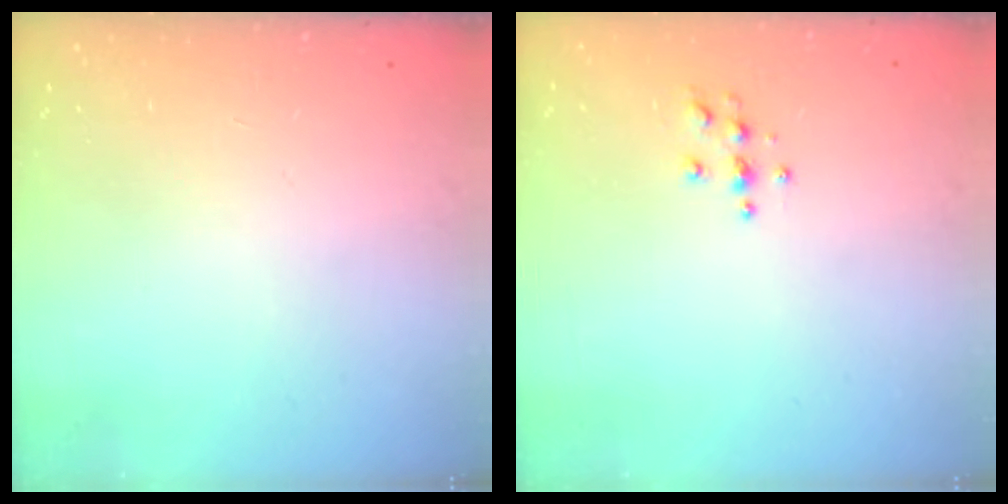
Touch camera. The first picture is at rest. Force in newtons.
{"total": 3.9, "press": 3.8, "slide": 0.4}